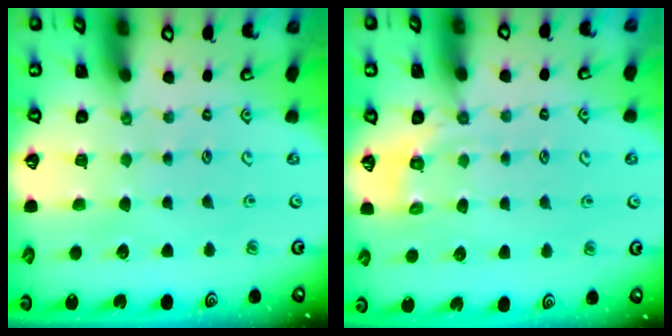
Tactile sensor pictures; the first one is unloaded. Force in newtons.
{"total": 3.3, "press": 2.9, "slide": 1.5}